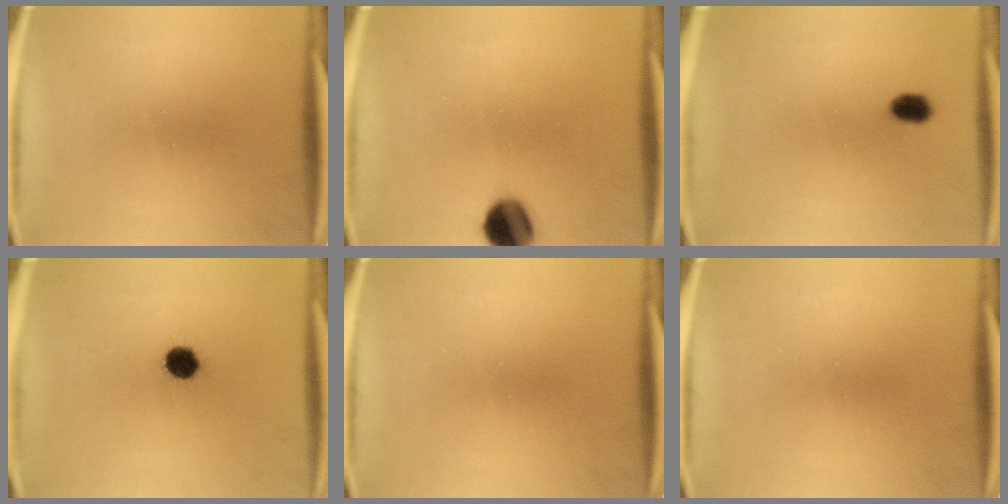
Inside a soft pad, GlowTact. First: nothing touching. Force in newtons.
{"total": 9.0}
{"total": 2.6}
{"total": 4.7}
{"total": 0.0}
{"total": 0.0}